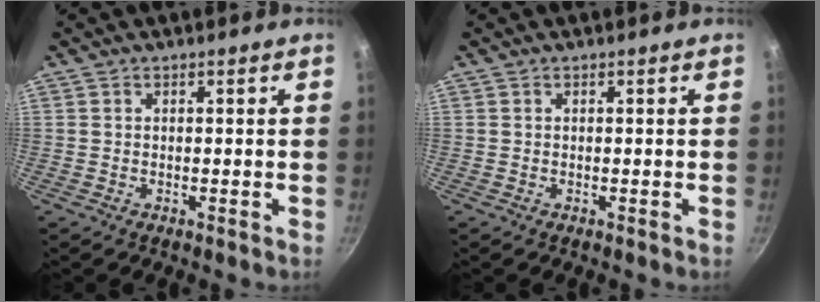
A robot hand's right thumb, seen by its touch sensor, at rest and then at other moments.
{"total": 0.0}